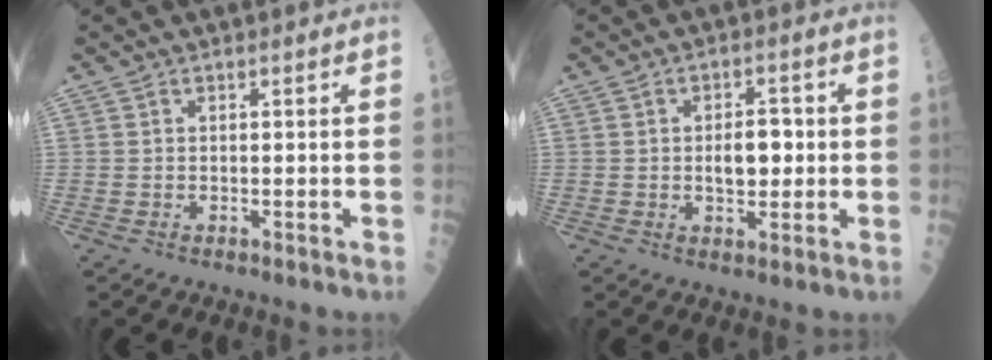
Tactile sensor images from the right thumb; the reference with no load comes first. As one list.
[{"total": 6.0, "force": [0.0, 3.4, 4.9], "torque": [-0.056, 0.005, 0.000]}]